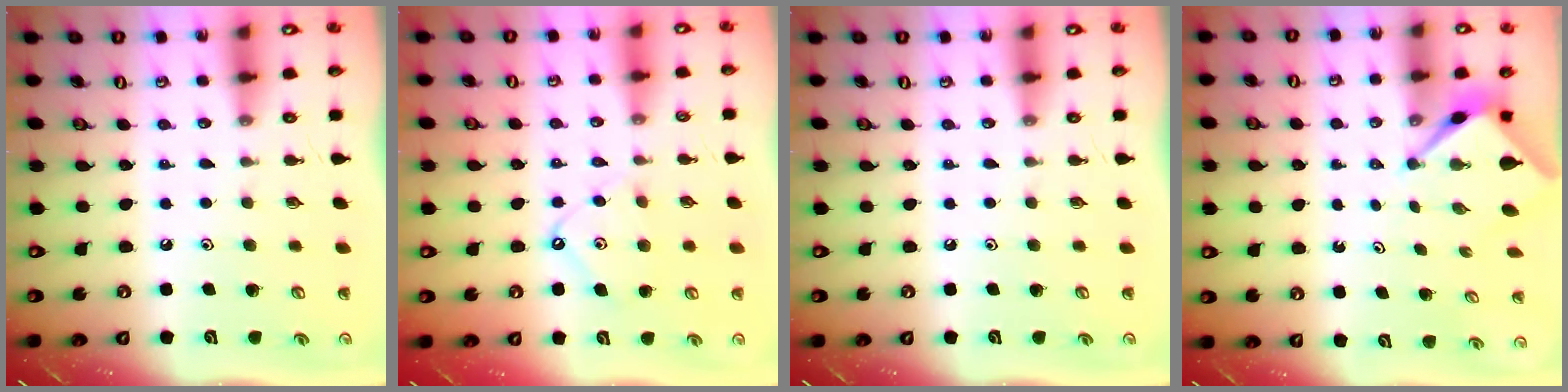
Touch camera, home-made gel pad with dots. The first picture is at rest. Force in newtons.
{"total": 8.8, "press": 8.8, "slide": 0.9}
{"total": 0.0}
{"total": 2.7, "press": 2.7, "slide": 0.2}